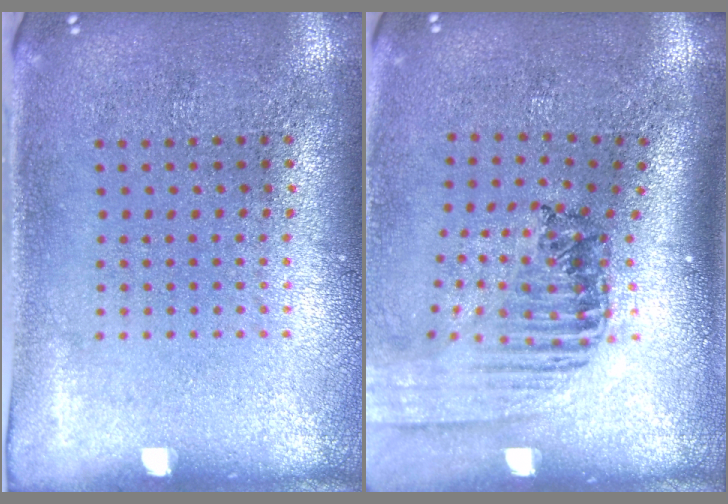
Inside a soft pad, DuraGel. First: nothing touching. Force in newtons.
{"total": 1.5, "press": 1.4, "slide": 0.4}